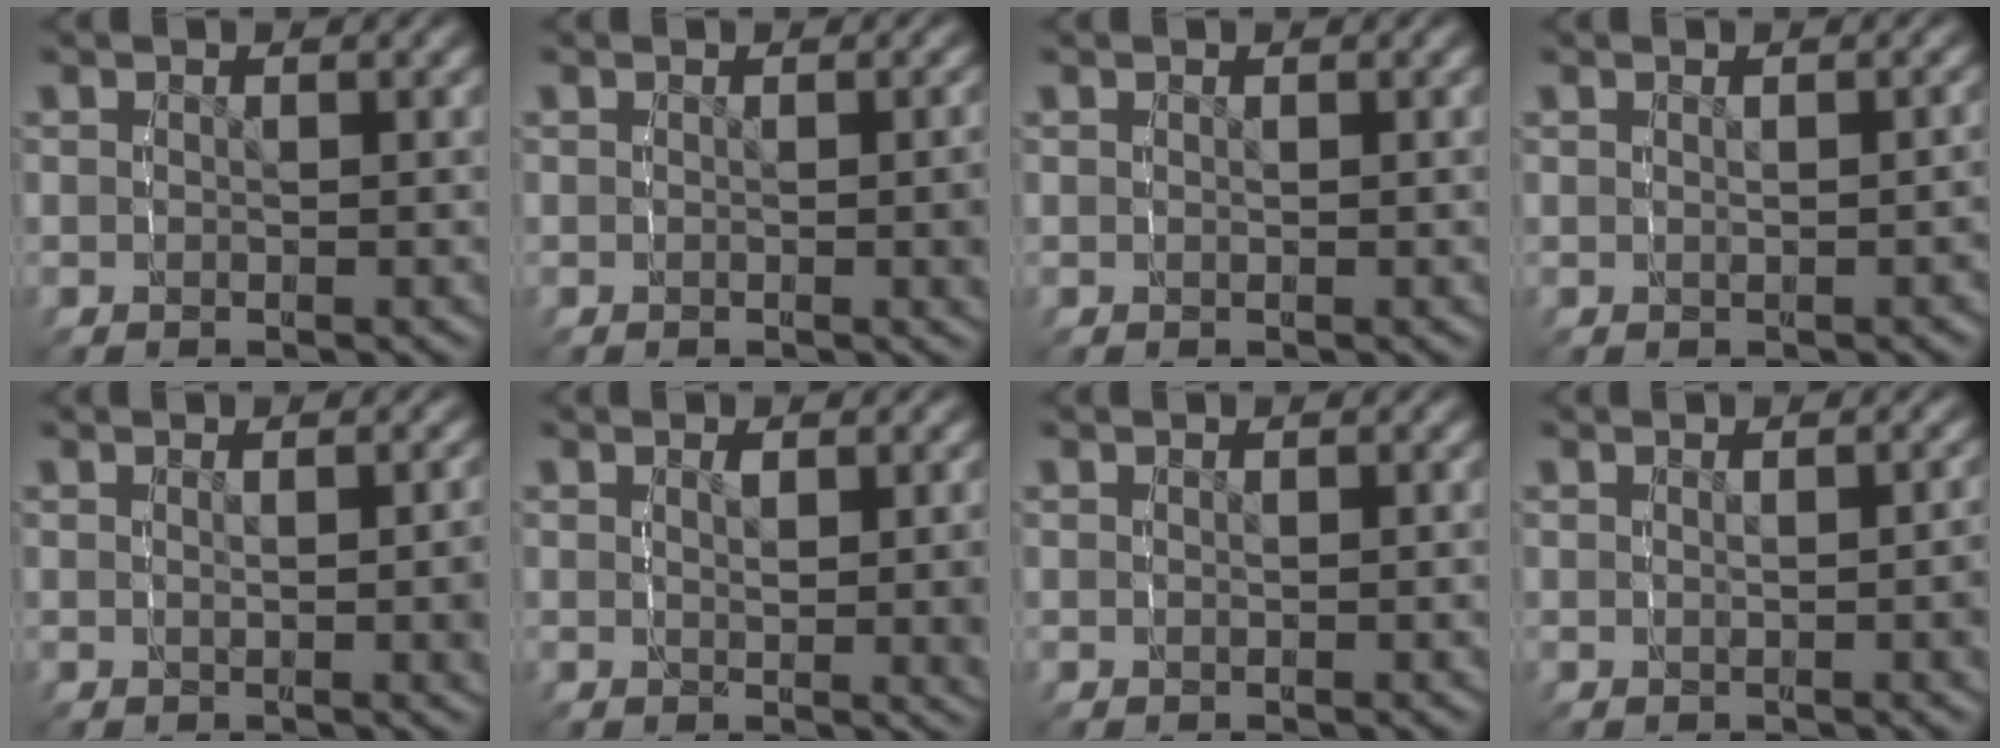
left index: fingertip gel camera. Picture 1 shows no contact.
{"total": 0.9, "force": [-0.1, 0.3, 0.9], "torque": [-0.010, 0.000, -0.003]}
{"total": 0.0}
{"total": 0.6, "force": [-0.2, -0.2, 0.5], "torque": [-0.013, 0.001, 0.003]}
{"total": 1.4, "force": [0.5, -0.3, 1.3], "torque": [-0.016, -0.002, 0.010]}
{"total": 1.8, "force": [1.0, -0.5, 1.4], "torque": [-0.019, -0.010, 0.019]}
{"total": 0.0}
{"total": 0.9, "force": [0.2, -0.3, 0.8], "torque": [-0.014, 0.000, 0.007]}